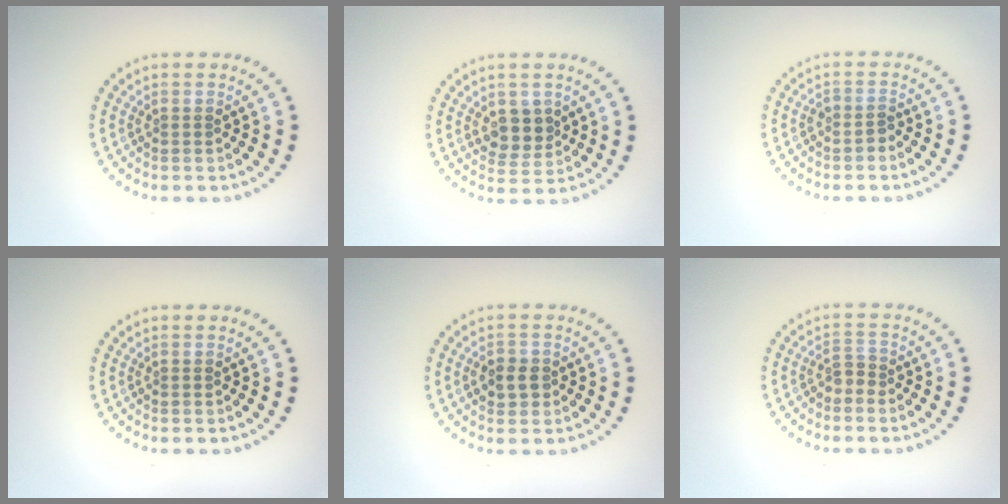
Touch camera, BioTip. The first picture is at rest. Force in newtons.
{"total": 2.5, "press": 2.3, "slide": 1.0}
{"total": 1.3, "press": 1.0, "slide": 0.8}
{"total": 0.0}
{"total": 2.2, "press": 2.1, "slide": 0.5}
{"total": 1.3, "press": 1.0, "slide": 0.8}